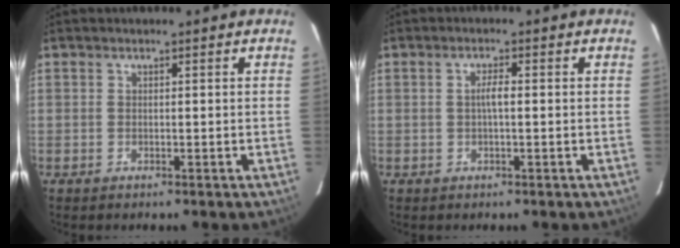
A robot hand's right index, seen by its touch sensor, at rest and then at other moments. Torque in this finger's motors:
{"motor_torque": [0.27, -0.06, 0.22, 0.06]}